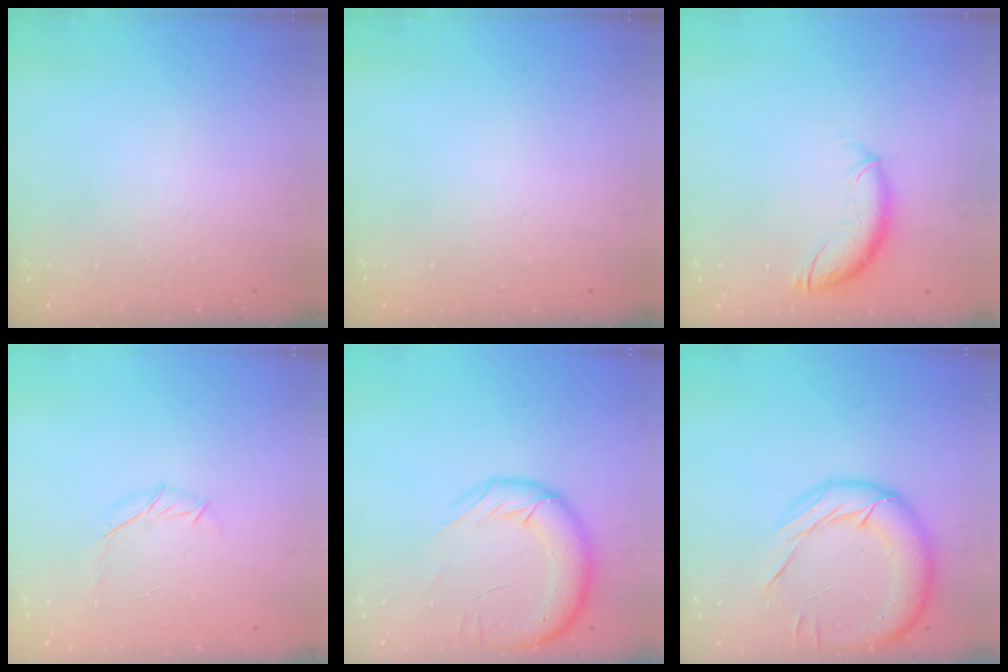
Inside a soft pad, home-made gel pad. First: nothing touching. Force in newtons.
{"total": 0.0}
{"total": 10.8, "press": 10.6, "slide": 1.8}
{"total": 6.0, "press": 5.9, "slide": 1.0}
{"total": 17.6, "press": 17.3, "slide": 3.5}
{"total": 18.6, "press": 18.2, "slide": 3.5}